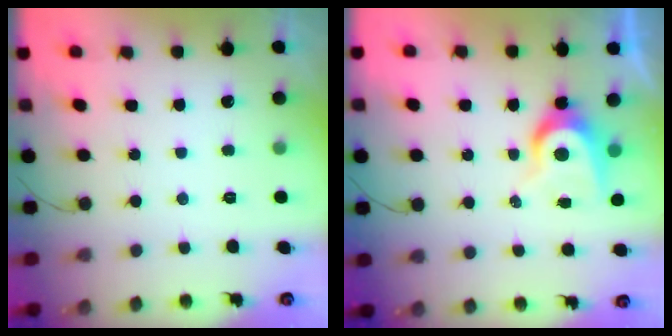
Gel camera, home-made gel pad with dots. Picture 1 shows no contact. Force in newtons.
{"total": 7.7, "press": 7.7, "slide": 0.5}